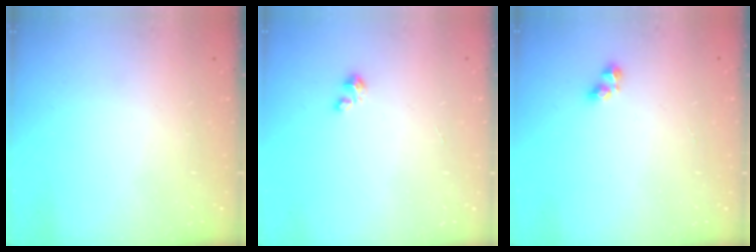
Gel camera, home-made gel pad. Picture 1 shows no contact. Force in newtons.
{"total": 1.6, "press": 1.6, "slide": 0.2}
{"total": 2.9, "press": 2.6, "slide": 1.1}